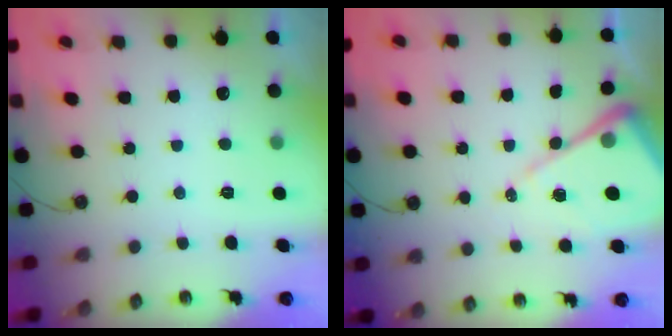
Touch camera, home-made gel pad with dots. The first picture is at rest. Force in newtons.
{"total": 11.6, "press": 11.5, "slide": 1.5}